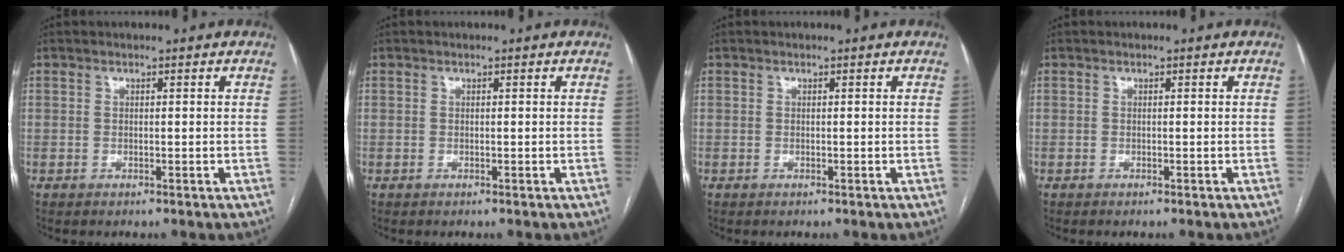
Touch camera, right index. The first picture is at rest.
{"total": 0.0}
{"total": 0.0}
{"total": 0.0}